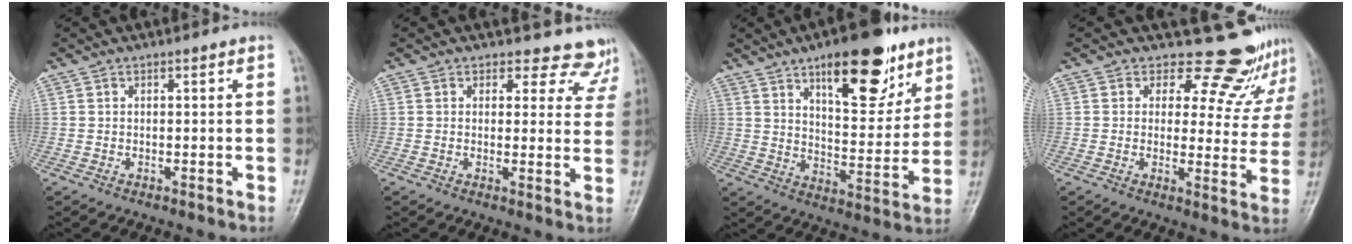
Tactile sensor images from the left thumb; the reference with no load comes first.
{"total": 8.7, "force": [7.6, 4.2, 0.1], "torque": [0.056, -0.042, 0.058]}
{"total": 17.8, "force": [10.6, 7.1, 12.4], "torque": [-0.132, -0.056, 0.163]}
{"total": 13.2, "force": [11.7, 5.7, 2.2], "torque": [0.029, -0.088, 0.119]}